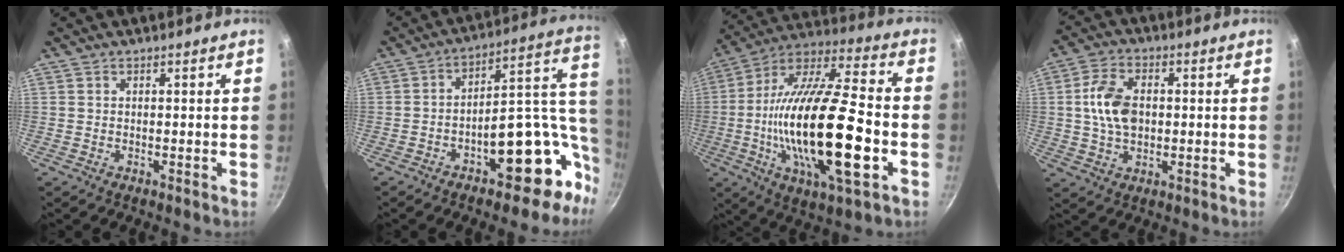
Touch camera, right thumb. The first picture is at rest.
{"total": 18.0, "force": [-6.1, 9.9, 13.7], "torque": [-0.096, 0.067, -0.079]}
{"total": 28.2, "force": [-5.2, 9.2, 26.2], "torque": [-0.470, 0.019, -0.094]}
{"total": 9.4, "force": [0.5, 6.2, 7.1], "torque": [-0.122, 0.012, 0.006]}